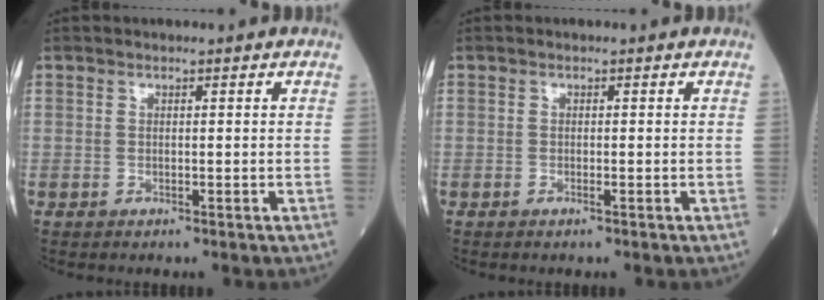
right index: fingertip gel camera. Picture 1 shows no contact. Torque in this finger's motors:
{"motor_torque": [-0.10, -0.02, -0.03, -0.01]}